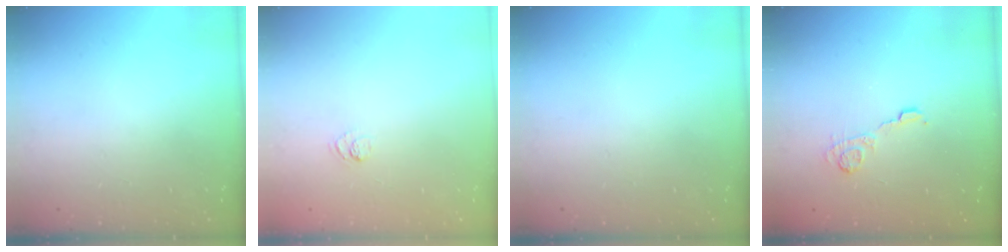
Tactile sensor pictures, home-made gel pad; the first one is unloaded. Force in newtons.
{"total": 3.2, "press": 3.0, "slide": 1.0}
{"total": 0.0}
{"total": 5.2, "press": 5.2, "slide": 0.4}